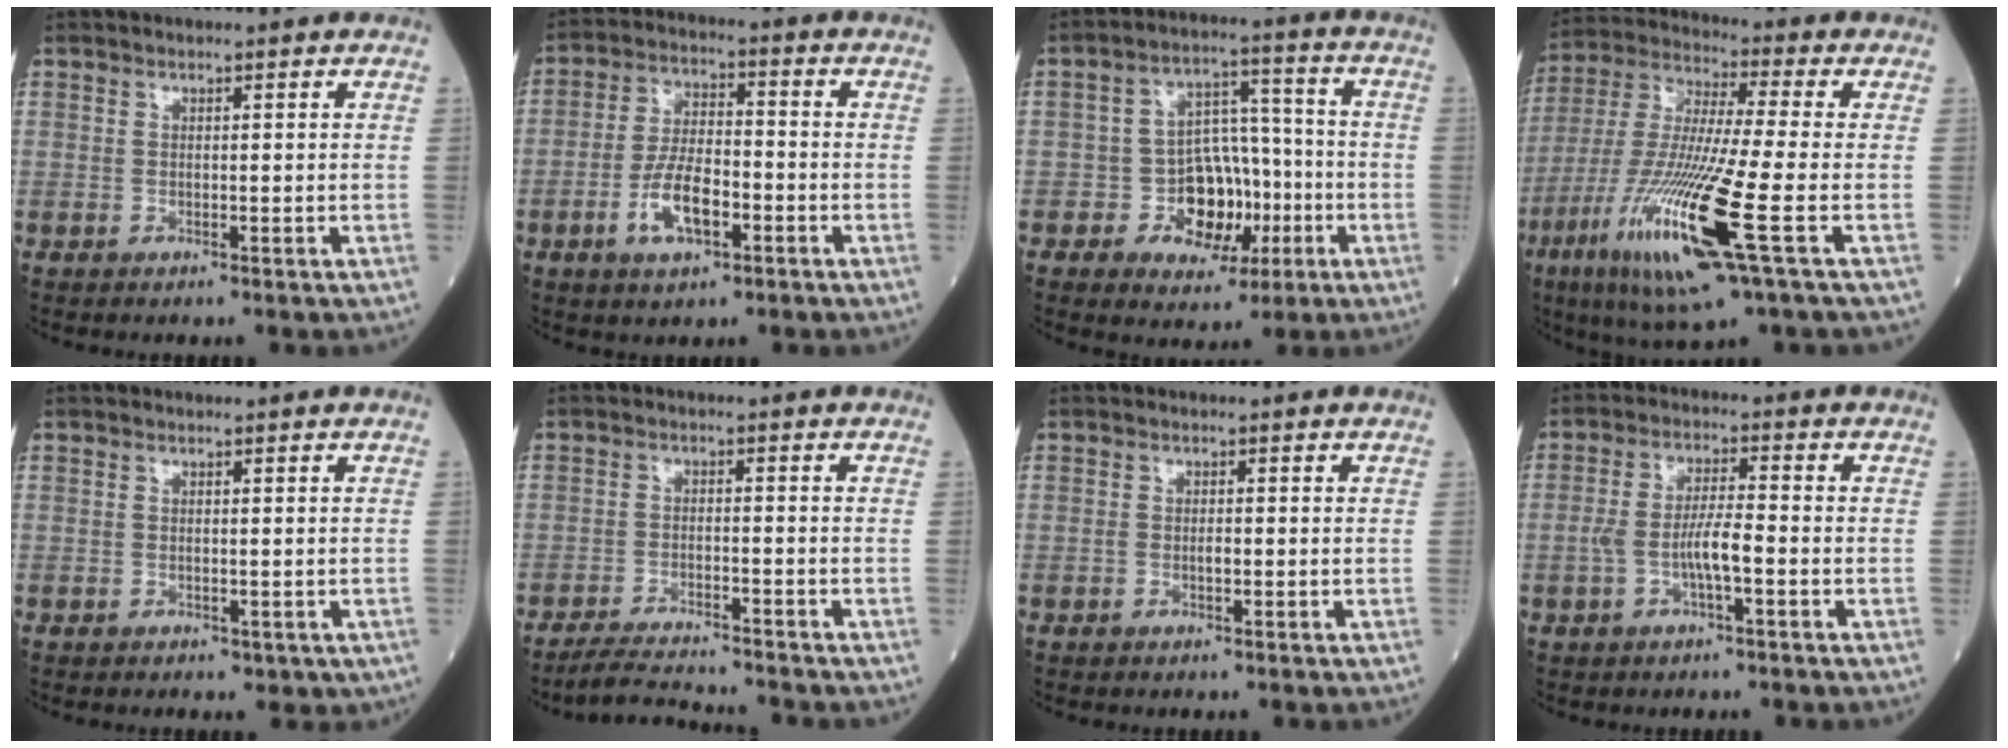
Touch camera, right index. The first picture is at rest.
{"total": 8.3, "force": [-3.3, 3.2, 7.0], "torque": [-0.141, 0.004, -0.061]}
{"total": 9.8, "force": [-3.1, 6.7, 6.5], "torque": [-0.098, 0.026, -0.043]}
{"total": 18.6, "force": [-7.0, 0.7, 17.2], "torque": [-0.378, -0.037, -0.135]}
{"total": 1.6, "force": [-0.6, 1.1, 0.9], "torque": [-0.008, -0.001, 0.002]}
{"total": 6.8, "force": [-6.6, -0.1, 1.8], "torque": [-0.030, -0.012, -0.112]}
{"total": 1.0, "force": [-0.3, 0.4, 0.8], "torque": [-0.017, 0.001, -0.007]}
{"total": 5.2, "force": [-1.6, 0.9, 4.9], "torque": [-0.104, 0.011, -0.029]}